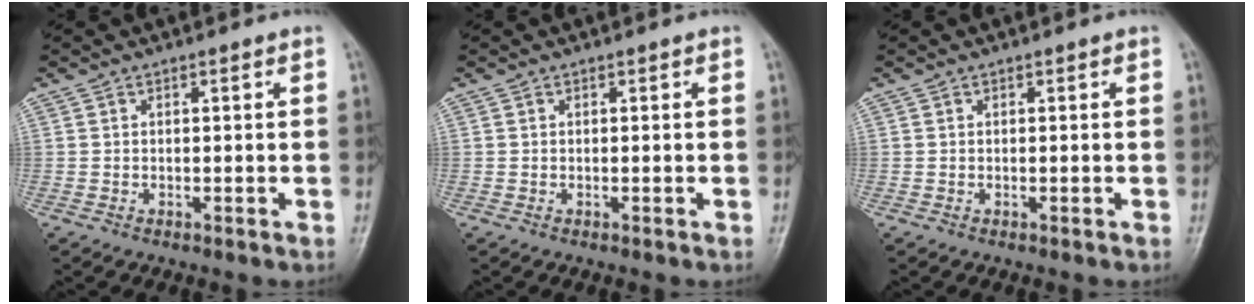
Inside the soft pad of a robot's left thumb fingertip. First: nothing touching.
{"total": 0.0}
{"total": 0.0}